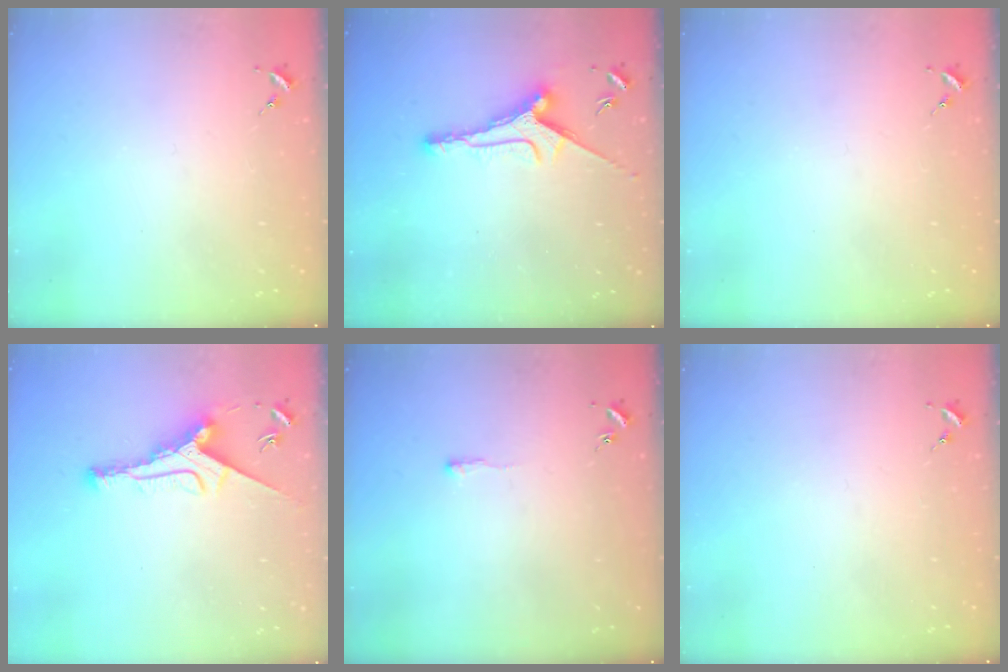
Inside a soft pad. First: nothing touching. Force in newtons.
{"total": 8.4, "press": 8.4, "slide": 0.3}
{"total": 0.0}
{"total": 9.7, "press": 9.7, "slide": 0.4}
{"total": 2.1, "press": 2.1, "slide": 0.4}
{"total": 0.0}